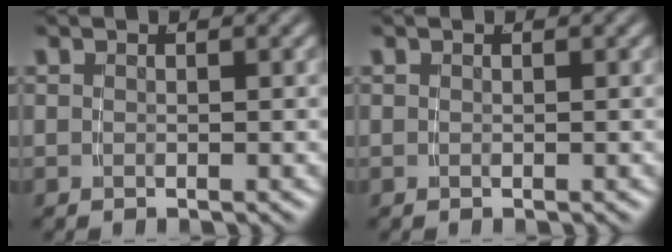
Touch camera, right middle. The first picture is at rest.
{"total": 0.0}